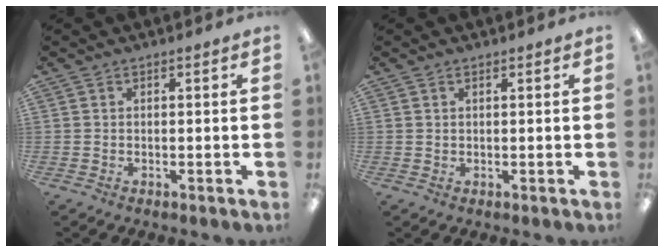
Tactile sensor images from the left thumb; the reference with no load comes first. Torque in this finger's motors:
{"motor_torque": [-0.25, 0.11, 0.11, -0.12, 0.00]}